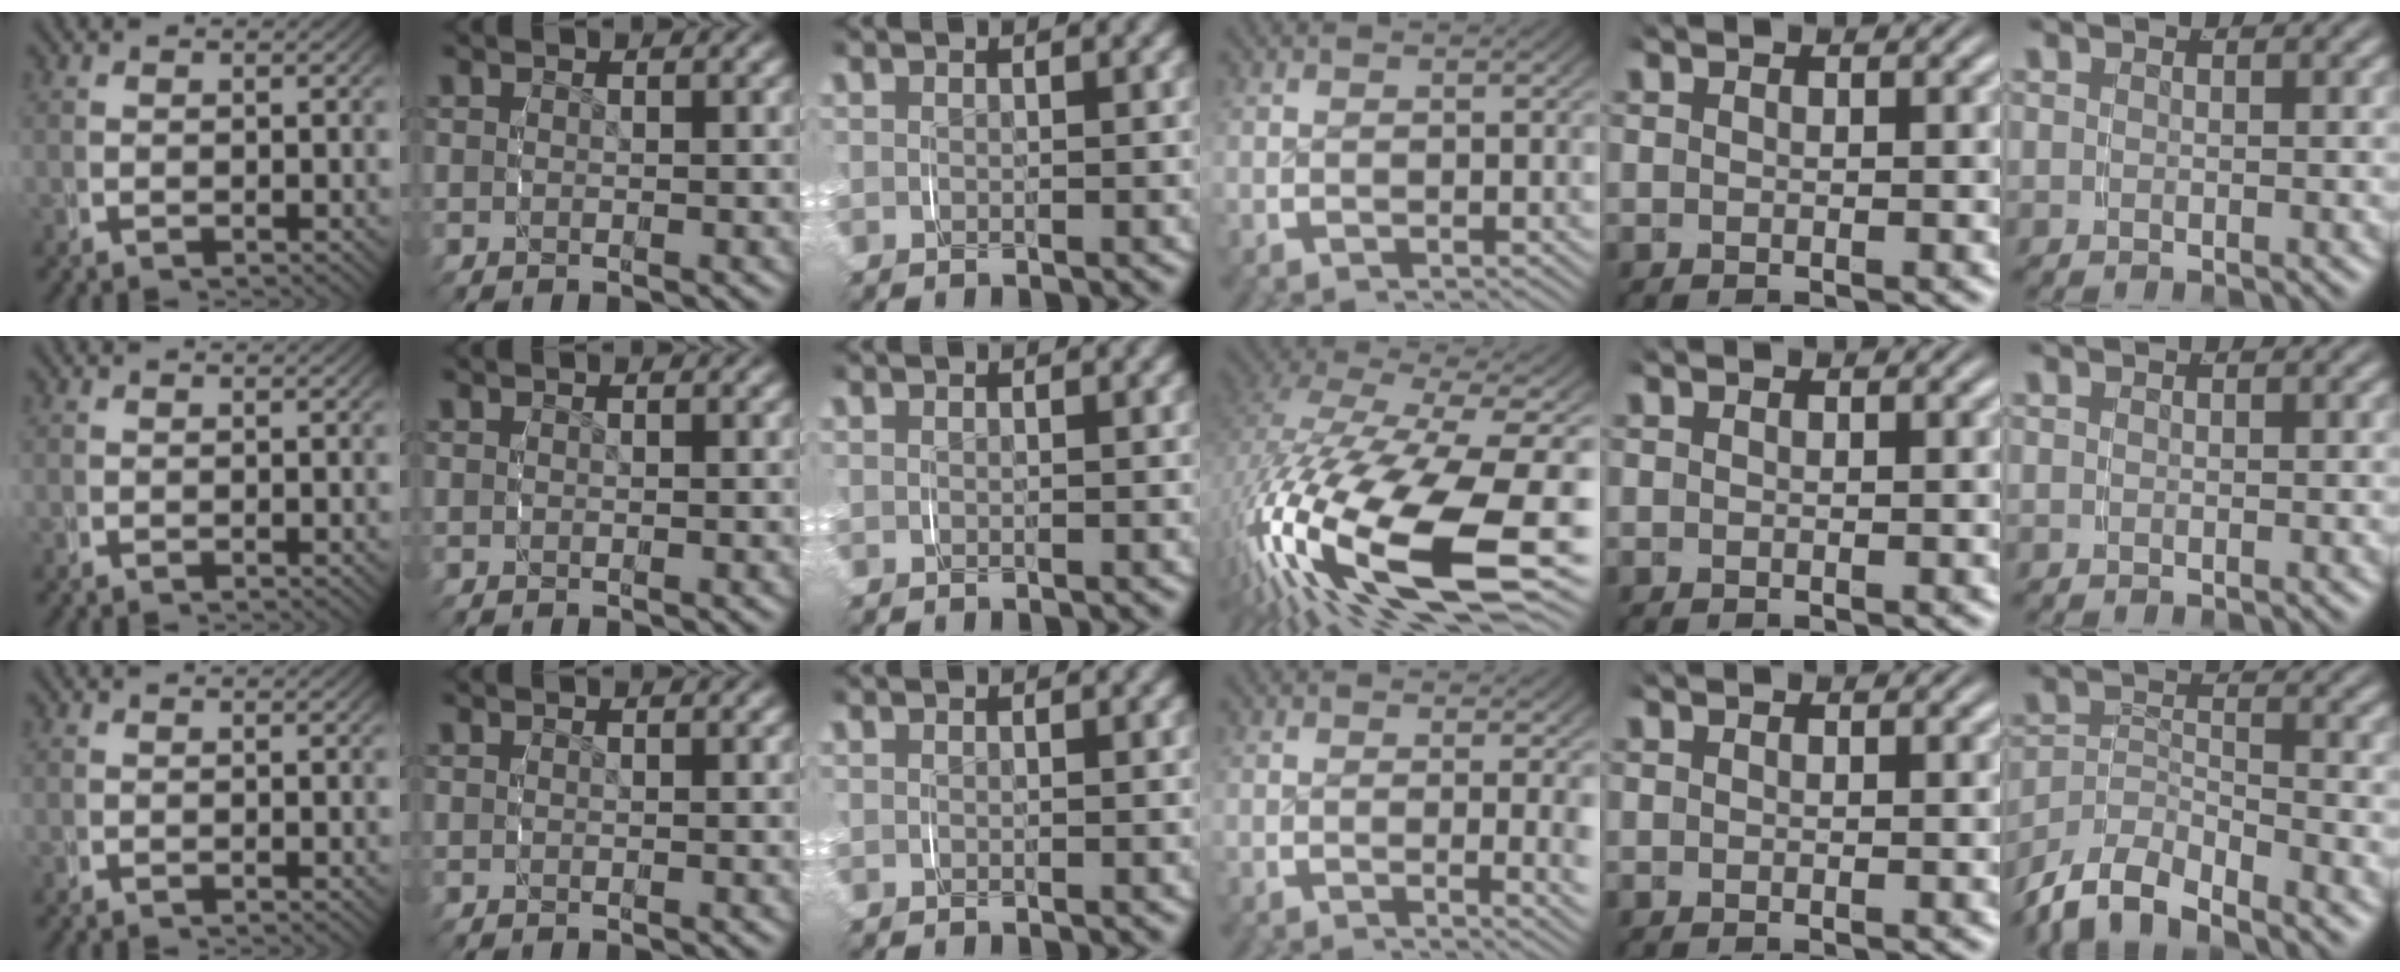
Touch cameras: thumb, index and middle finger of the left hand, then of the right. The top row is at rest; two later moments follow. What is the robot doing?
{"motion": "grasp_and_lifting", "object": "keyboard"}